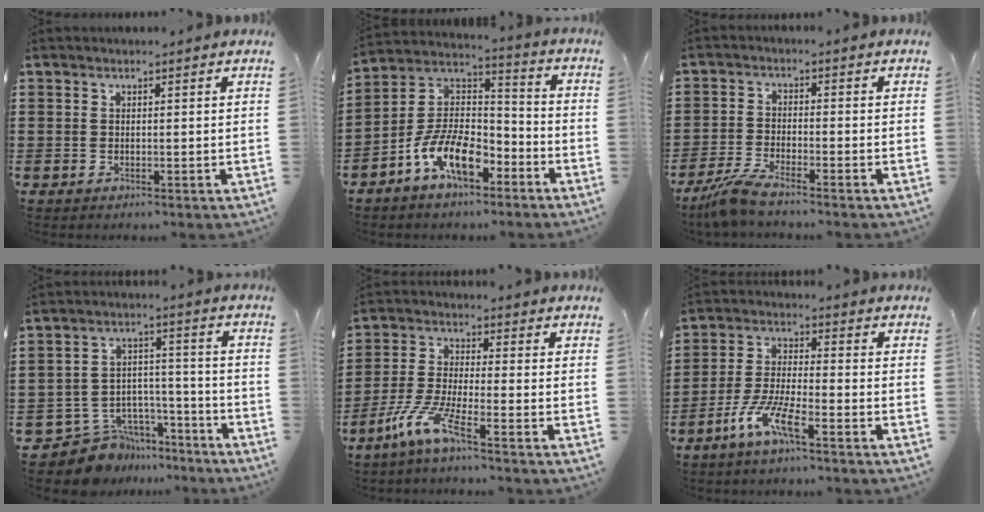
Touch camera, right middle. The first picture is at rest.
{"total": 10.4, "force": [-6.9, 4.3, 6.5], "torque": [-0.142, 0.005, -0.138]}
{"total": 5.1, "force": [-4.5, 0.2, 2.3], "torque": [-0.065, -0.014, -0.093]}
{"total": 8.6, "force": [-7.7, 3.8, 0.9], "torque": [-0.022, 0.021, -0.146]}
{"total": 7.5, "force": [-5.1, 0.7, 5.5], "torque": [-0.127, -0.013, -0.102]}
{"total": 7.5, "force": [-4.9, 1.2, 5.6], "torque": [-0.128, -0.010, -0.097]}